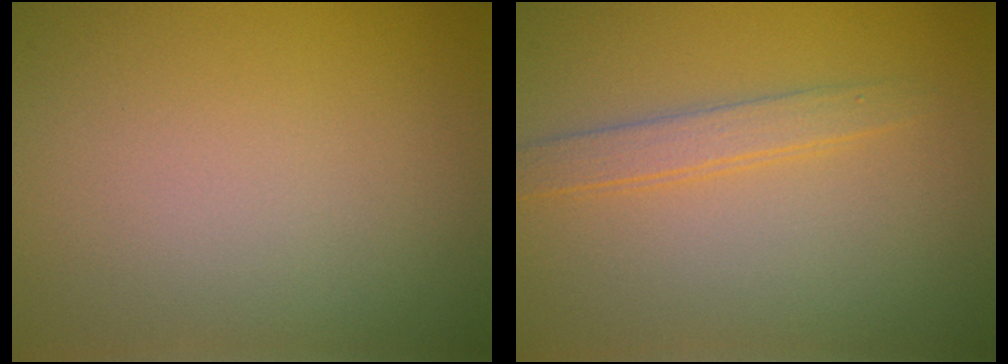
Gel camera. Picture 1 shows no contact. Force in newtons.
{"total": 2.1, "press": 2.1, "slide": 0.1}